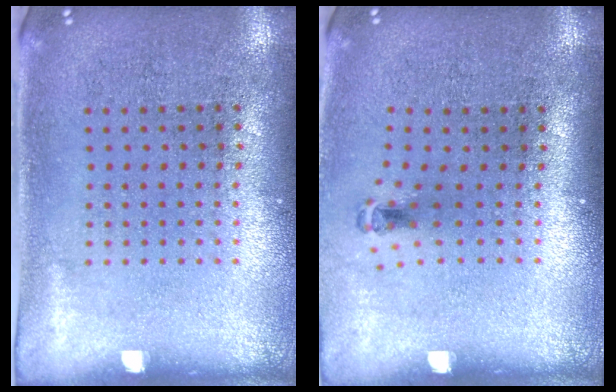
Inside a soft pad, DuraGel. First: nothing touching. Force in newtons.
{"total": 0.7, "press": 0.3, "slide": 0.6}